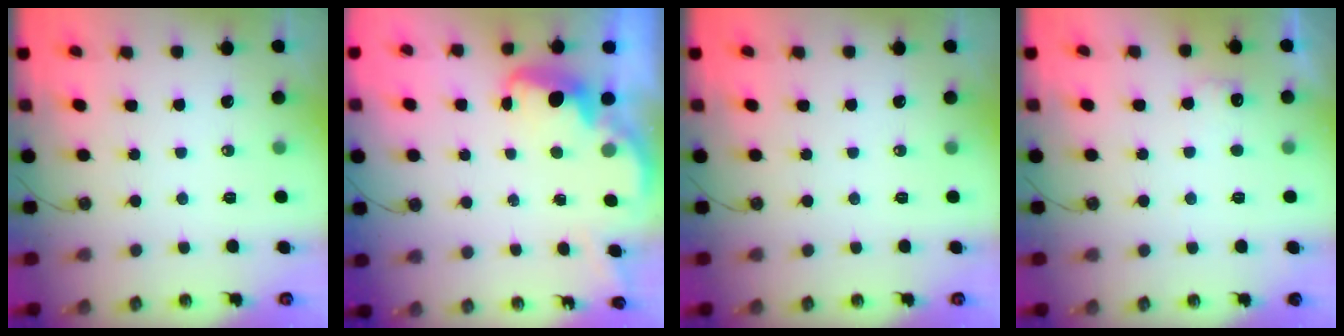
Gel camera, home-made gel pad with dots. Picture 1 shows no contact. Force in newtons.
{"total": 2.5, "press": 2.5, "slide": 0.4}
{"total": 0.0}
{"total": 6.0, "press": 5.9, "slide": 0.5}